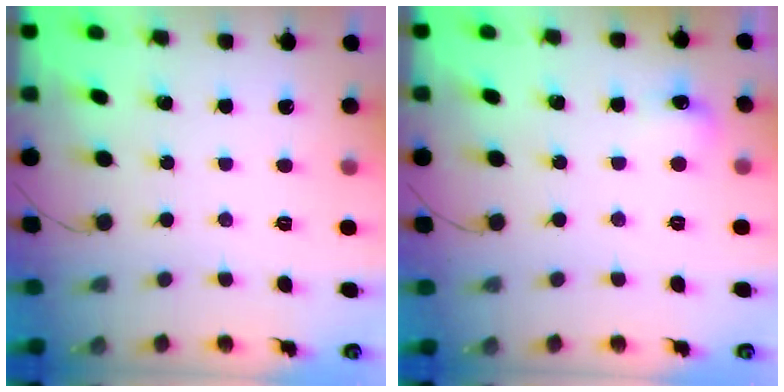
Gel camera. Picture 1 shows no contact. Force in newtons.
{"total": 5.7, "press": 5.5, "slide": 1.6}